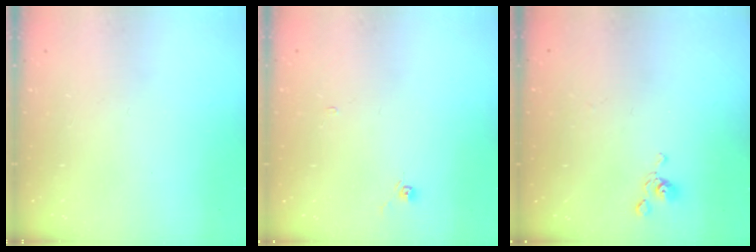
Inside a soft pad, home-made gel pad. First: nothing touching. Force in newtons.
{"total": 4.6, "press": 4.6, "slide": 0.4}
{"total": 5.6, "press": 5.6, "slide": 0.2}